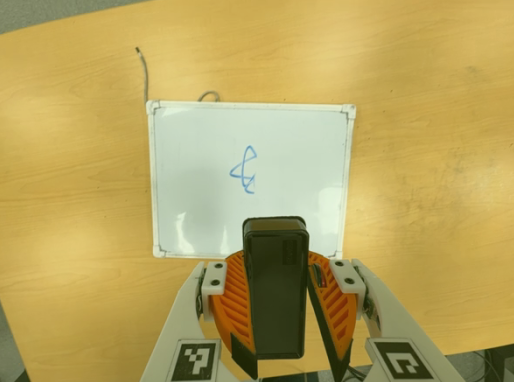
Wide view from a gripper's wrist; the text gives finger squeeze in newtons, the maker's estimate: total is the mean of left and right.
{"total": 9.2, "left": 8.9, "right": 9.4}